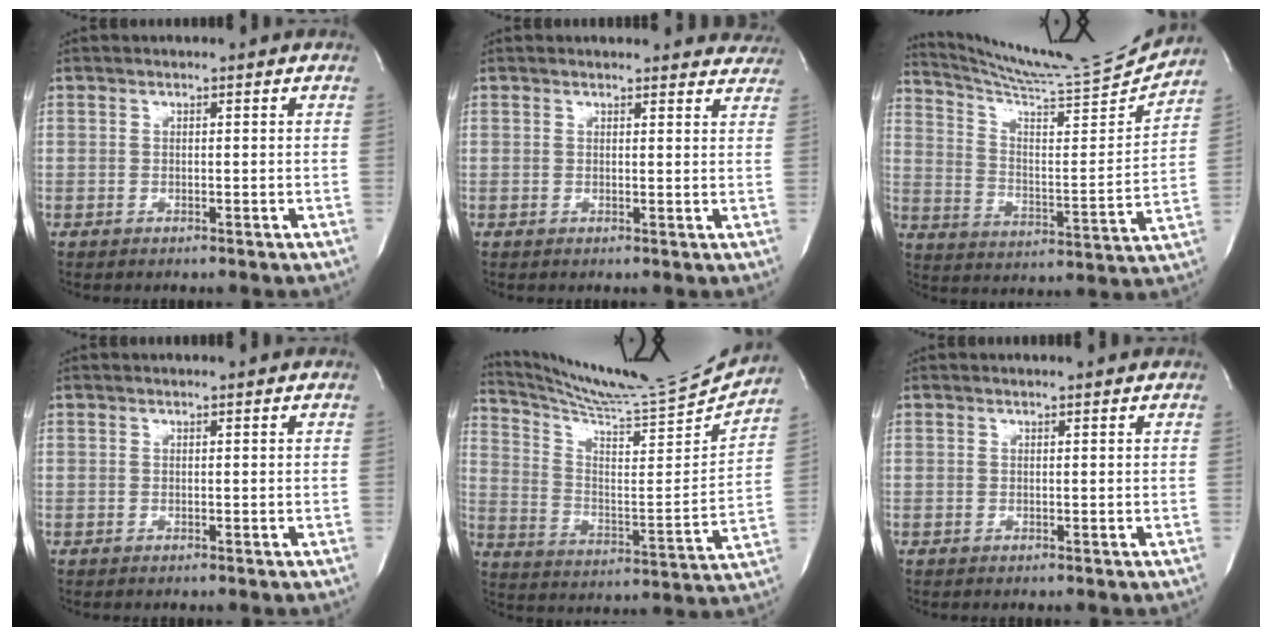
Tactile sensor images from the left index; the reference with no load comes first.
{"total": 12.9, "force": [12.3, 3.4, 2.0], "torque": [-0.001, -0.015, 0.117]}
{"total": 18.0, "force": [17.4, -1.0, 4.6], "torque": [-0.093, -0.068, 0.262]}
{"total": 1.2, "force": [1.1, 0.1, 0.3], "torque": [-0.008, 0.007, 0.015]}
{"total": 19.9, "force": [19.1, -1.1, 5.6], "torque": [-0.116, -0.081, 0.288]}
{"total": 1.4, "force": [1.4, 0.1, 0.2], "torque": [-0.010, 0.002, 0.016]}